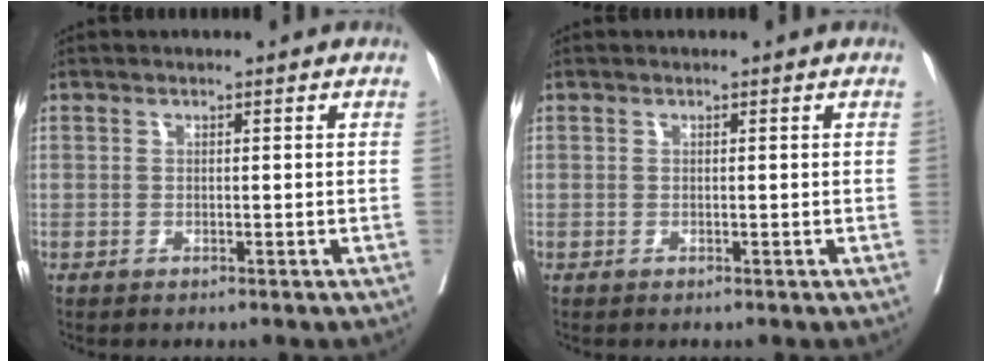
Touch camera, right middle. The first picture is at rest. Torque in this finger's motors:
{"motor_torque": [-0.01, 0.01, 0.00, 0.00]}